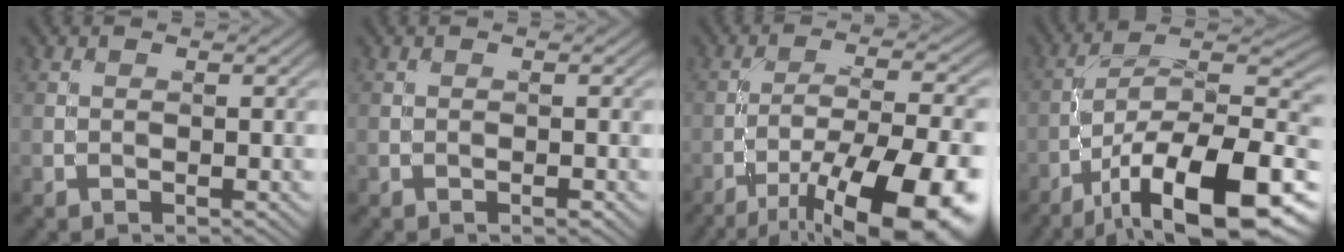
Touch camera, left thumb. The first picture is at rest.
{"total": 0.6, "force": [-0.3, 0.1, 0.4], "torque": [-0.006, 0.001, -0.007]}
{"total": 17.2, "force": [-10.7, 5.0, 12.6], "torque": [-0.184, -0.021, -0.156]}
{"total": 17.7, "force": [-9.6, 6.3, 13.5], "torque": [-0.207, -0.008, -0.176]}